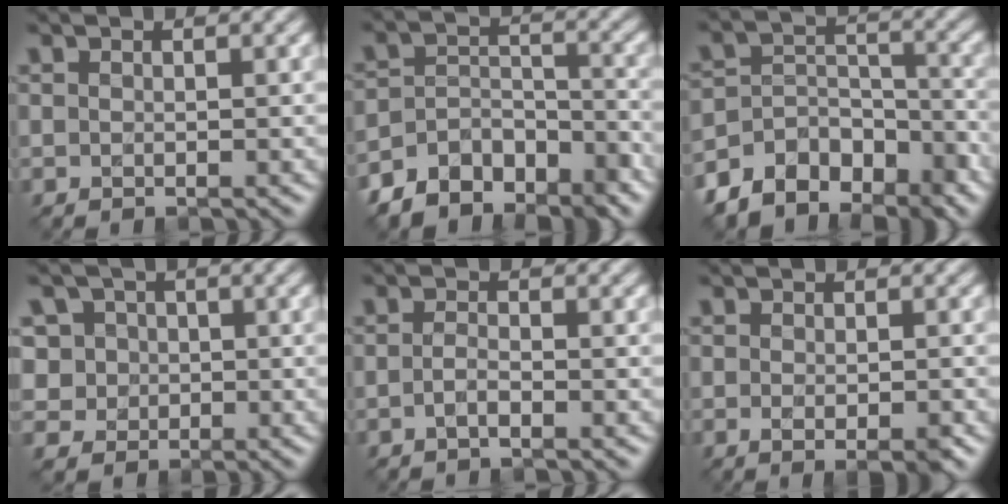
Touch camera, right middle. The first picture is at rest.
{"total": 7.2, "force": [-5.8, 3.5, 2.4], "torque": [-0.037, -0.003, -0.101]}
{"total": 8.6, "force": [-6.8, 4.5, 2.5], "torque": [-0.031, 0.010, -0.113]}
{"total": 5.6, "force": [1.5, 5.1, 1.8], "torque": [-0.030, 0.023, 0.009]}
{"total": 1.1, "force": [-0.6, 0.3, 0.9], "torque": [-0.020, 0.000, -0.013]}
{"total": 2.4, "force": [-0.9, 0.6, 2.1], "torque": [-0.034, -0.006, -0.013]}